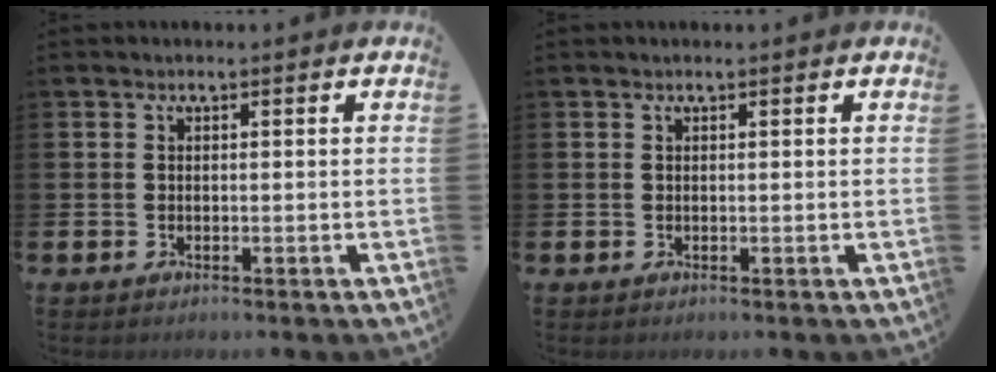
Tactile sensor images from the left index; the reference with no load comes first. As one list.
[{"total": 0.0}]